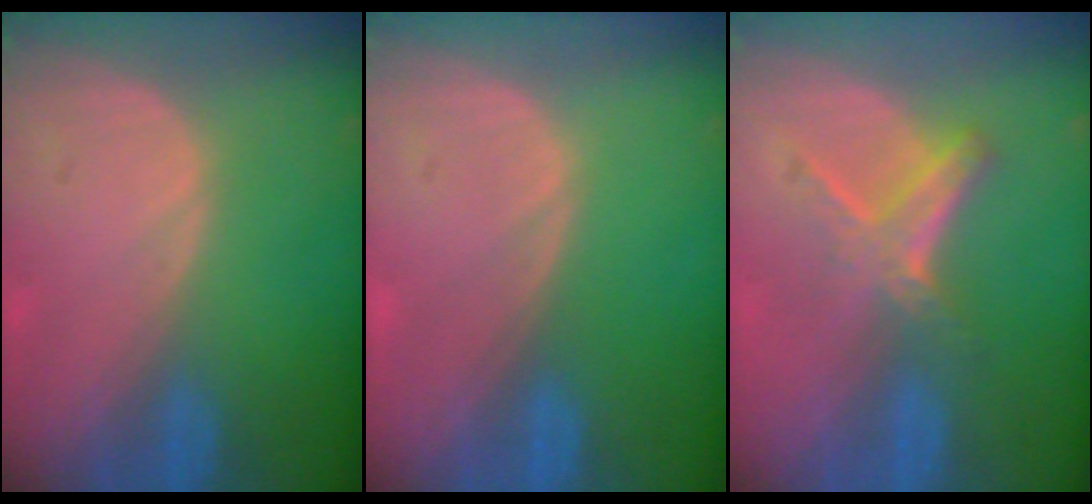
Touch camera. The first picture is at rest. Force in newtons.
{"total": 0.0}
{"total": 5.8, "press": 5.2, "slide": 2.5}